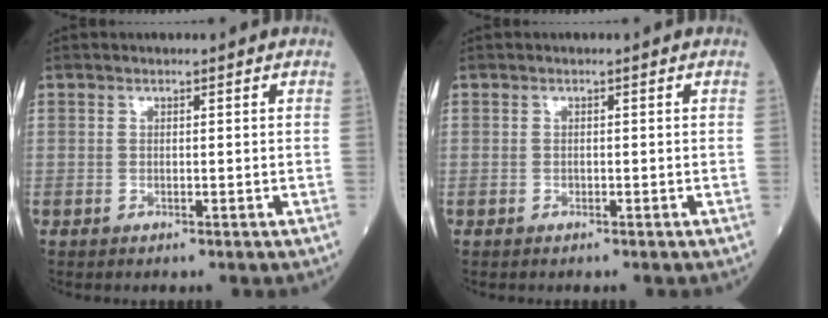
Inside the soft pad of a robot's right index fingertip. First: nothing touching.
{"total": 0.0}